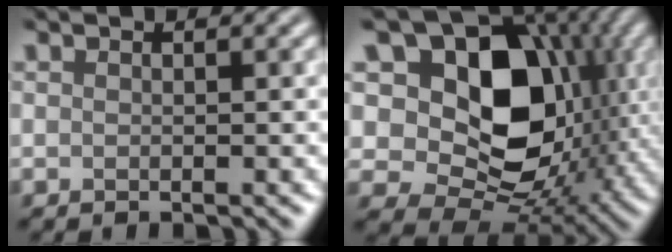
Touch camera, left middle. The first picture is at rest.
{"total": 14.2, "force": [2.8, 10.6, 9.1], "torque": [-0.145, 0.007, 0.058]}